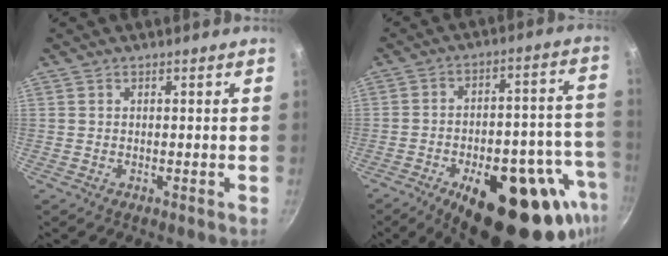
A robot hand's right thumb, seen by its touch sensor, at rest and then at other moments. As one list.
[{"total": 27.5, "force": [-13.5, 12.3, 20.6], "torque": [-0.217, 0.051, -0.180]}]